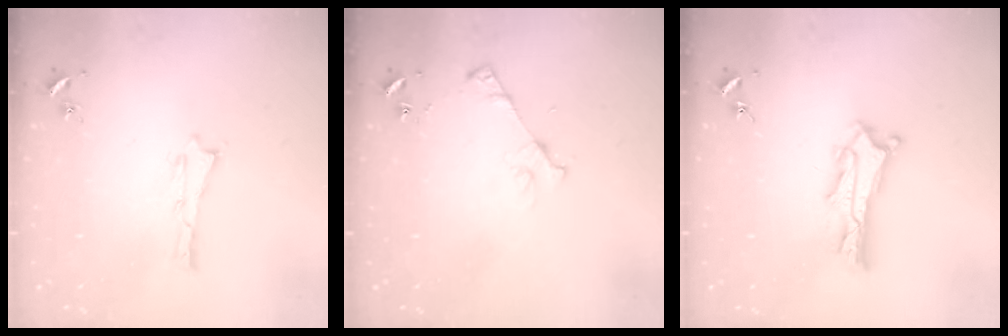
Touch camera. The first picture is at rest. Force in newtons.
{"total": 3.4, "press": 3.3, "slide": 0.2}
{"total": 4.4, "press": 4.4, "slide": 0.3}